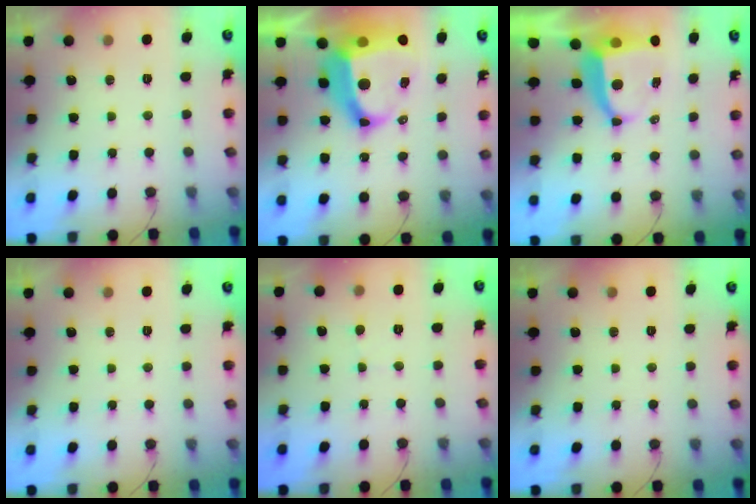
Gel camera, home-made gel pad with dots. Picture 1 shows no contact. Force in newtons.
{"total": 18.4, "press": 18.3, "slide": 2.1}
{"total": 8.3, "press": 8.2, "slide": 1.1}
{"total": 0.0}
{"total": 0.7, "press": 0.7, "slide": 0.0}
{"total": 0.0}